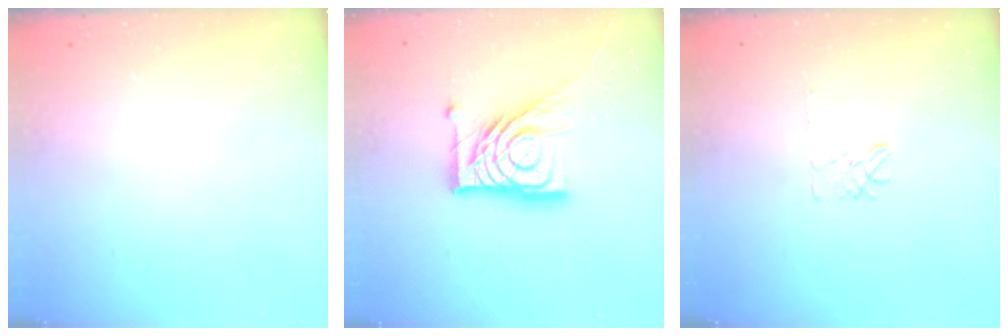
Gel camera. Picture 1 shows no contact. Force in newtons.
{"total": 17.8, "press": 17.7, "slide": 2.0}
{"total": 5.3, "press": 5.3, "slide": 0.3}